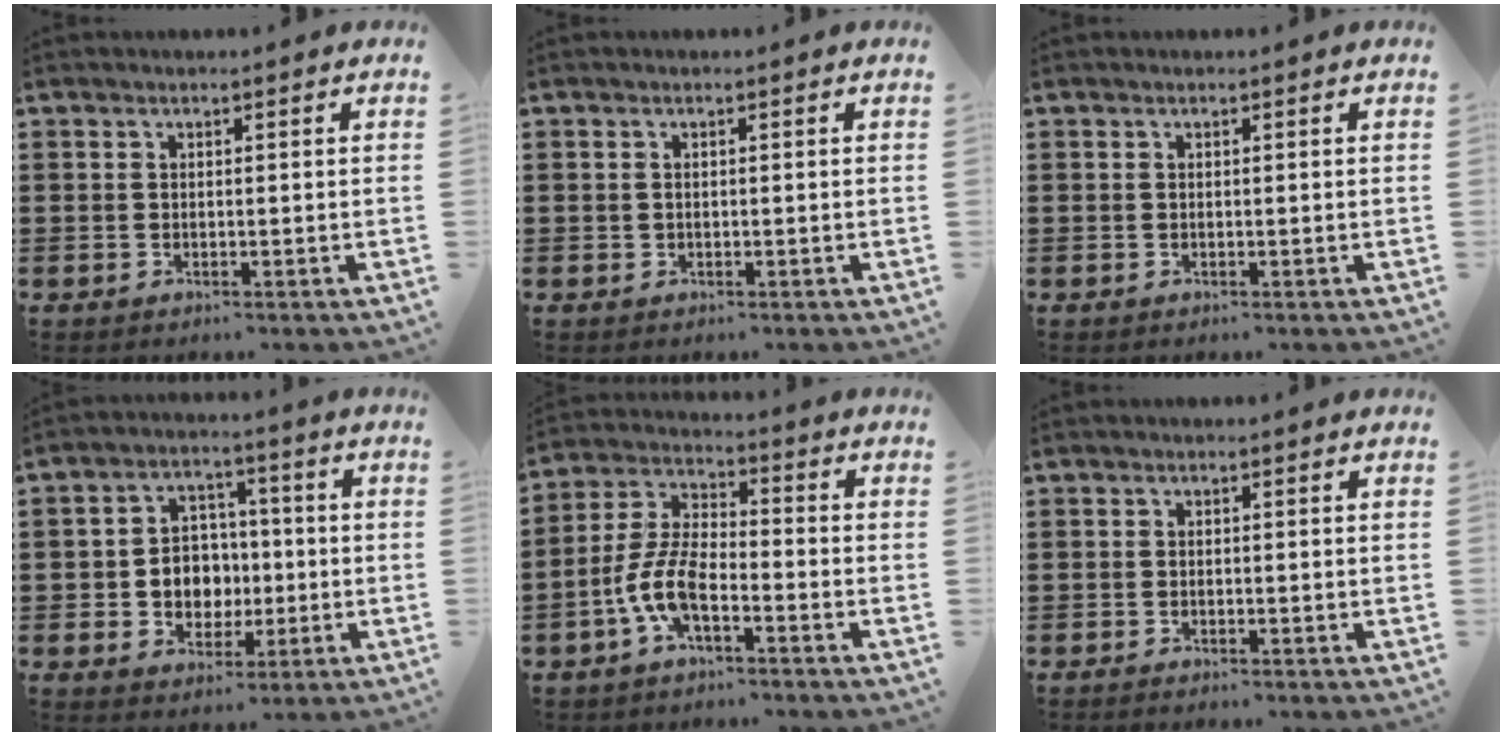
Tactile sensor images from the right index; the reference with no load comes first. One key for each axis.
{"total": 0.6, "fx": 0.1, "fy": 0.5, "fz": 0.3, "tx": -0.008, "ty": 0.002, "tz": 0.002}
{"total": 0.0}
{"total": 6.0, "fx": -0.8, "fy": 5.4, "fz": 2.4, "tx": -0.046, "ty": 0.008, "tz": -0.016}
{"total": 7.9, "fx": -3.4, "fy": 3.0, "fz": 6.4, "tx": -0.155, "ty": -0.005, "tz": -0.070}
{"total": 0.7, "fx": -0.7, "fy": -0.2, "fz": 0.0, "tx": -0.001, "ty": -0.004, "tz": -0.014}